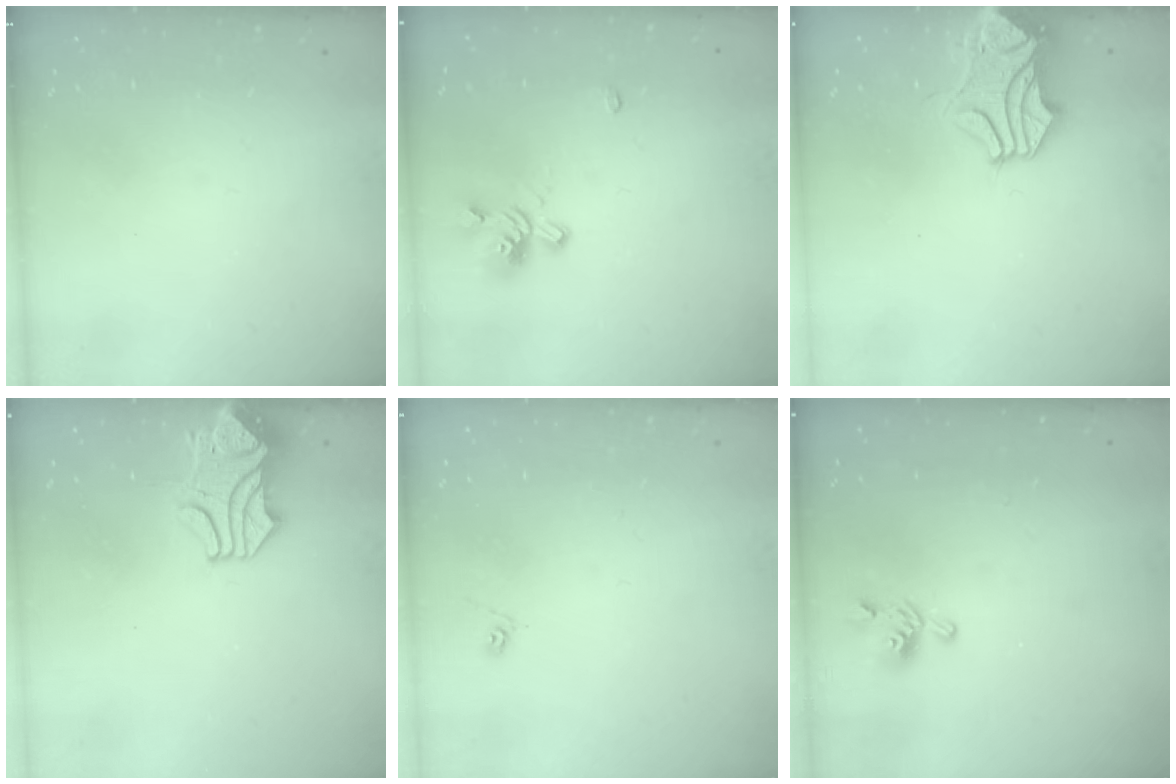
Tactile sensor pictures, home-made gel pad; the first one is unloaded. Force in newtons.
{"total": 1.4, "press": 0.9, "slide": 1.1}
{"total": 2.1, "press": 1.4, "slide": 1.5}
{"total": 1.6, "press": 1.4, "slide": 0.9}
{"total": 3.9, "press": 3.9, "slide": 0.2}
{"total": 2.3, "press": 2.2, "slide": 0.8}